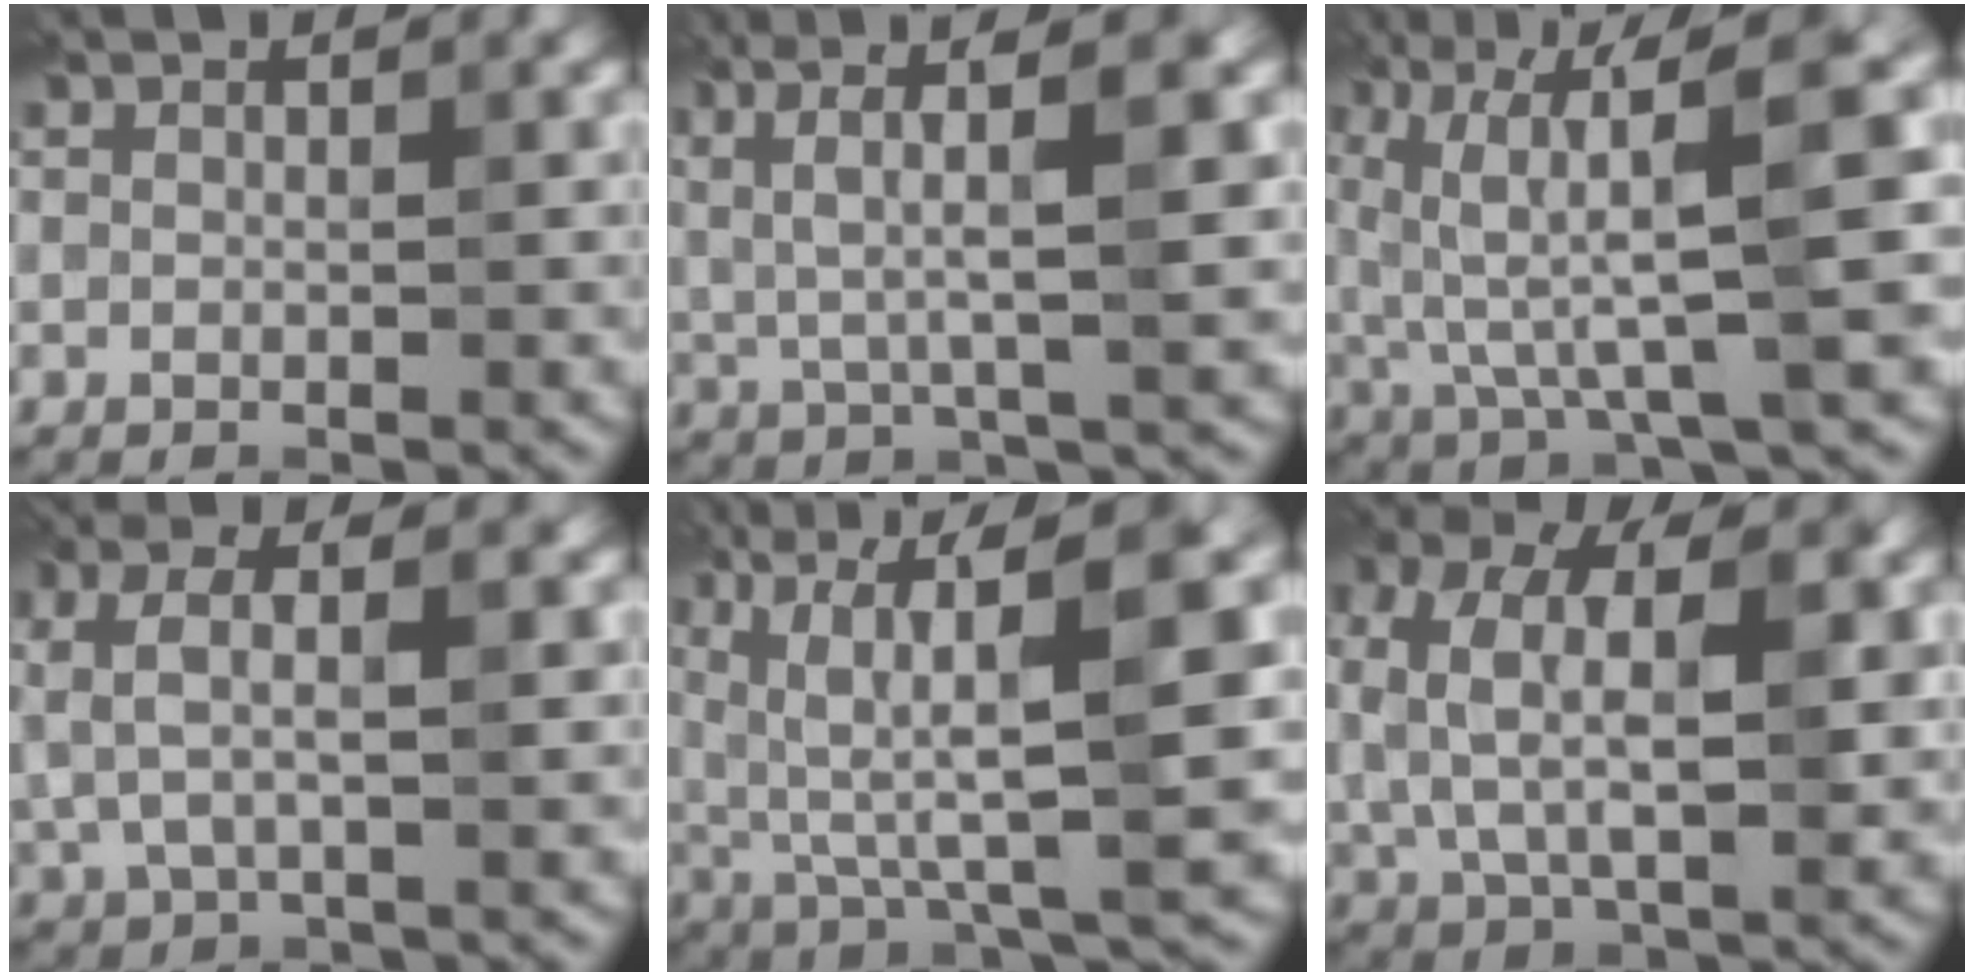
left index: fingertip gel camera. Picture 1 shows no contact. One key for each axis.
{"total": 7.8, "fx": 2.5, "fy": 1.7, "fz": 7.2, "tx": -0.124, "ty": 0.014, "tz": 0.044}
{"total": 11.5, "fx": 3.2, "fy": 2.2, "fz": 10.8, "tx": -0.175, "ty": 0.024, "tz": 0.064}
{"total": 4.7, "fx": 1.3, "fy": 1.8, "fz": 4.2, "tx": -0.088, "ty": 0.005, "tz": 0.022}
{"total": 12.7, "fx": 3.8, "fy": 3.3, "fz": 11.7, "tx": -0.201, "ty": 0.013, "tz": 0.076}
{"total": 9.5, "fx": 1.3, "fy": 5.1, "fz": 7.9, "tx": -0.160, "ty": 0.006, "tz": 0.020}